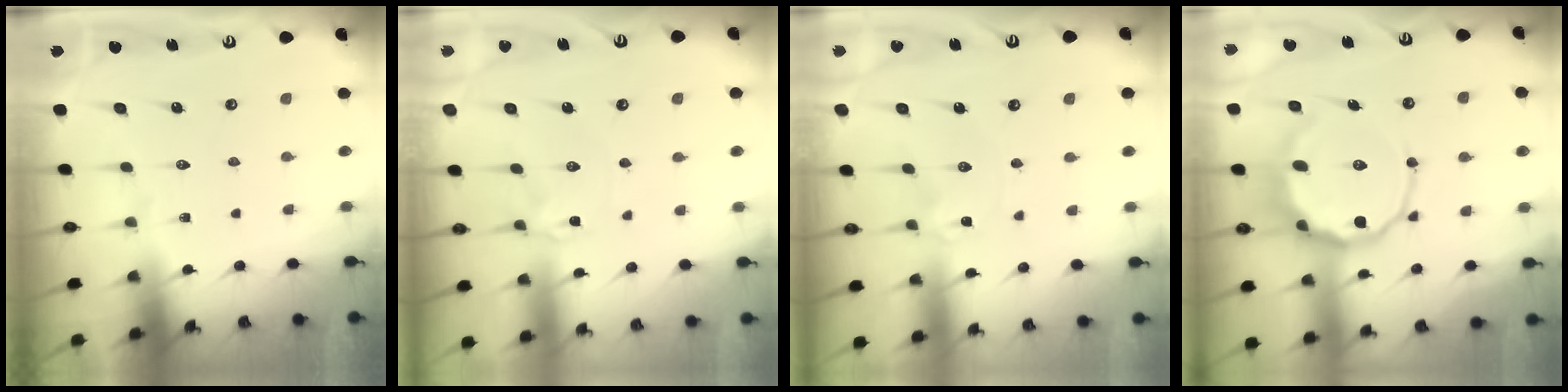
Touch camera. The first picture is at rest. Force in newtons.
{"total": 2.7, "press": 2.7, "slide": 0.5}
{"total": 2.0, "press": 2.0, "slide": 0.3}
{"total": 12.0, "press": 11.7, "slide": 2.4}